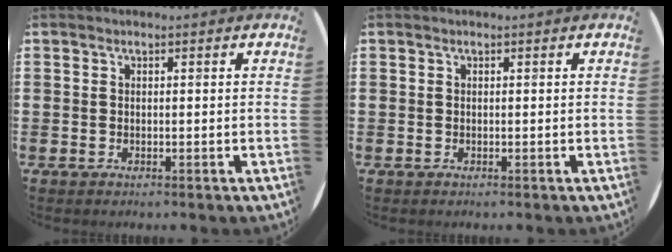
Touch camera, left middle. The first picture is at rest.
{"total": 0.0}